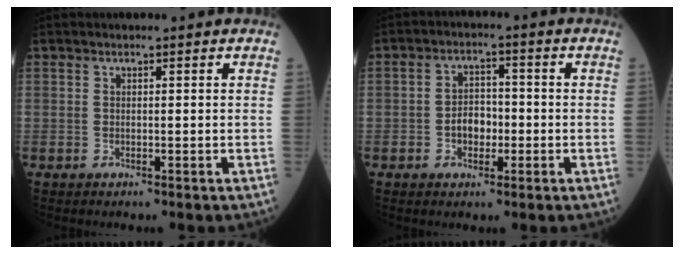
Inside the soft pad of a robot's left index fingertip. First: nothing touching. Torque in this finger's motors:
{"motor_torque": [0.23, 0.04, 0.09, 0.02]}